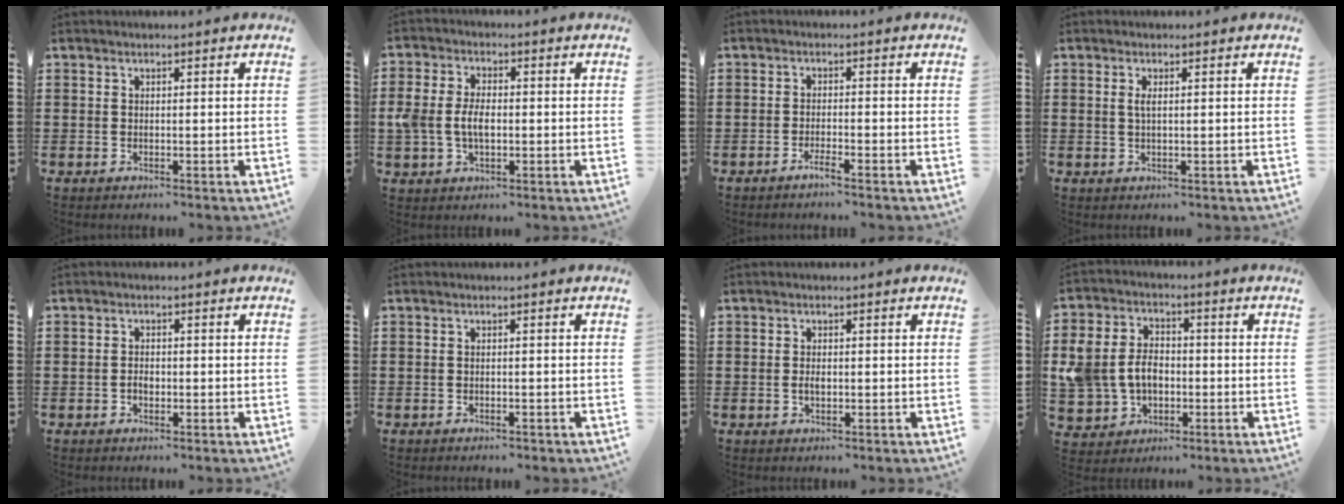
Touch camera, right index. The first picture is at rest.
{"total": 5.2, "force": [-0.6, 3.1, 4.2], "torque": [-0.108, -0.002, -0.019]}
{"total": 1.6, "force": [-1.3, -0.1, 0.9], "torque": [-0.016, -0.003, -0.023]}
{"total": 1.4, "force": [0.3, 0.2, 1.3], "torque": [-0.026, 0.002, 0.003]}
{"total": 1.4, "force": [-0.5, 0.8, 1.0], "torque": [-0.020, 0.001, -0.010]}
{"total": 0.8, "force": [-0.7, 0.2, 0.3], "torque": [-0.008, -0.002, -0.014]}
{"total": 1.4, "force": [-0.3, 0.7, 1.1], "torque": [-0.022, 0.003, -0.006]}
{"total": 7.5, "force": [-0.8, 6.2, 4.3], "torque": [-0.126, 0.010, -0.019]}